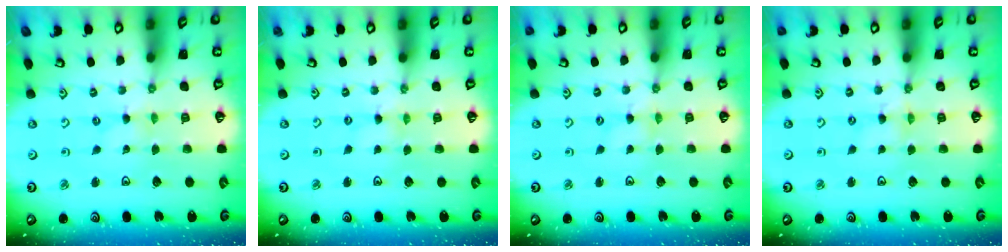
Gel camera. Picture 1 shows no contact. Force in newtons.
{"total": 0.0}
{"total": 1.1, "press": 1.1, "slide": 0.1}
{"total": 0.0}